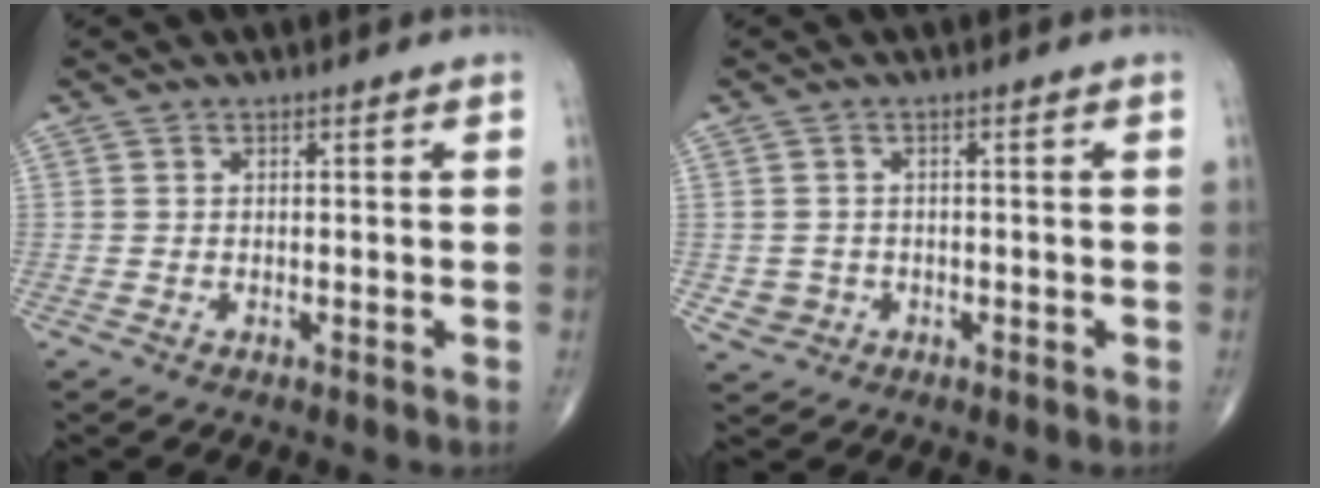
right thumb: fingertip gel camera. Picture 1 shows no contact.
{"total": 2.7, "force": [-0.6, 2.6, 0.4], "torque": [0.004, 0.006, -0.007]}